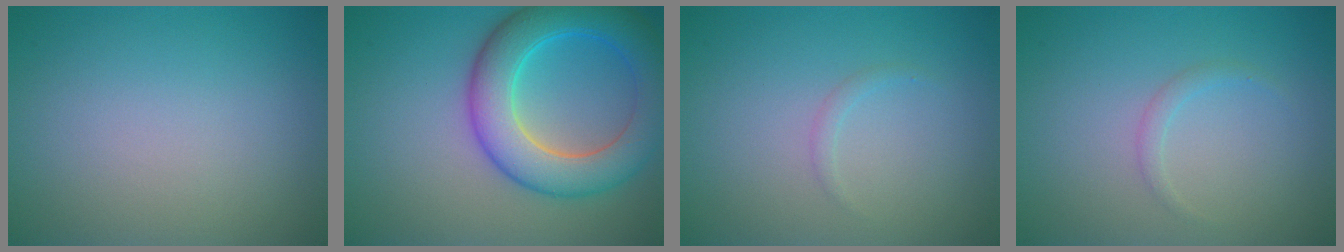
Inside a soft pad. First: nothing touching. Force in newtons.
{"total": 8.1, "press": 8.1, "slide": 0.4}
{"total": 0.7, "press": 0.7, "slide": 0.1}
{"total": 0.9, "press": 0.9, "slide": 0.1}